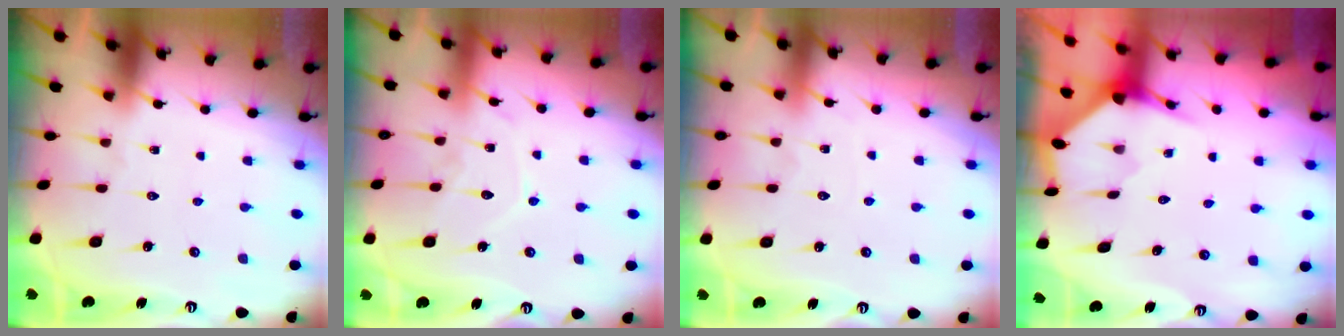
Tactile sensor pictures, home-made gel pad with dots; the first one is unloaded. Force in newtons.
{"total": 9.4, "press": 9.4, "slide": 0.7}
{"total": 2.9, "press": 2.9, "slide": 0.4}
{"total": 3.2, "press": 3.2, "slide": 0.3}